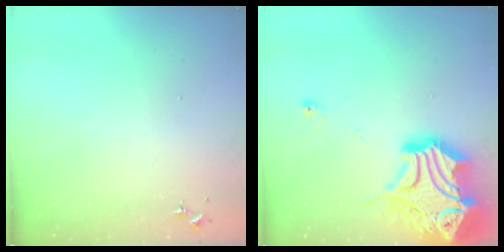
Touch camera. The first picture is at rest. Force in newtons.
{"total": 26.3, "press": 26.1, "slide": 3.2}